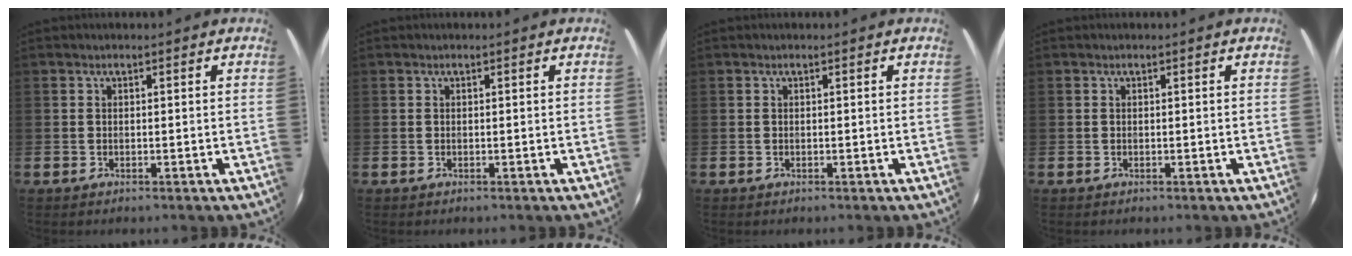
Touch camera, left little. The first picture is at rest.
{"total": 0.0}
{"total": 0.0}
{"total": 0.0}